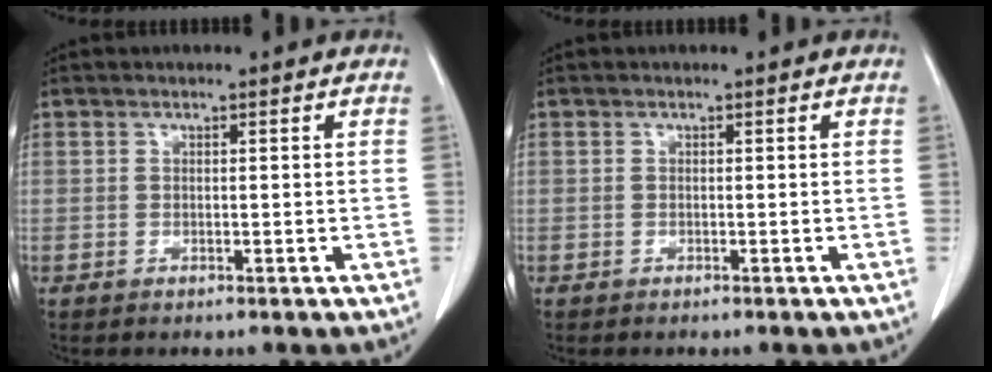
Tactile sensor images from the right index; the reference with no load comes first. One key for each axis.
{"total": 0.0}